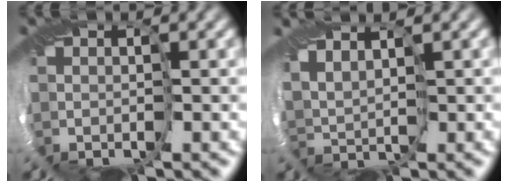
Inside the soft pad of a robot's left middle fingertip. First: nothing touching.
{"total": 1.5, "force": [-0.5, 0.7, 1.2], "torque": [-0.022, 0.002, -0.021]}